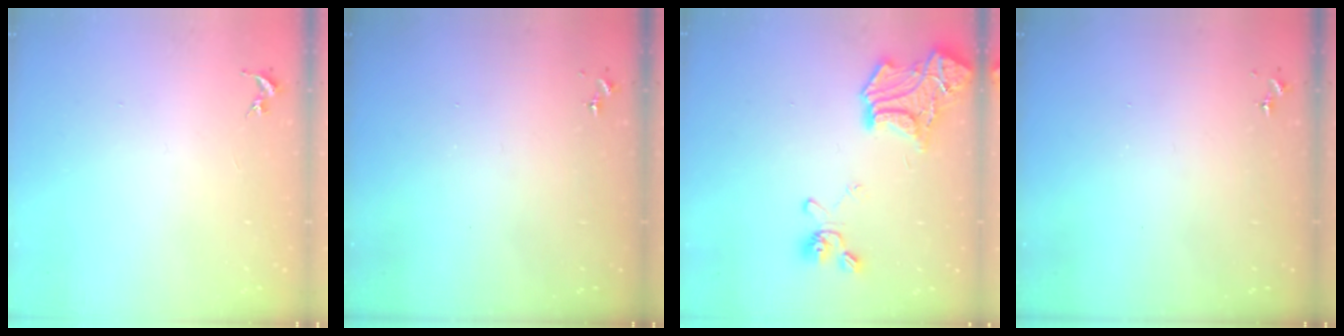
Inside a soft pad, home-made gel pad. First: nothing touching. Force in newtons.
{"total": 0.0}
{"total": 19.7, "press": 19.6, "slide": 1.9}
{"total": 0.0}